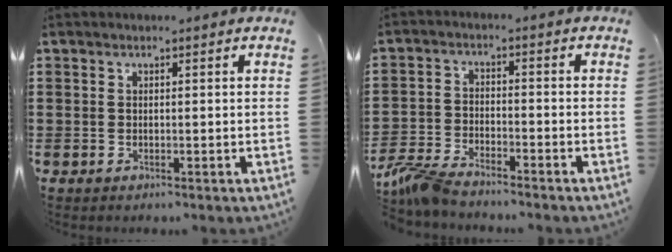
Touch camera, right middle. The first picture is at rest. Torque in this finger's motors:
{"motor_torque": [1.60, -0.54, 0.69, 0.21]}